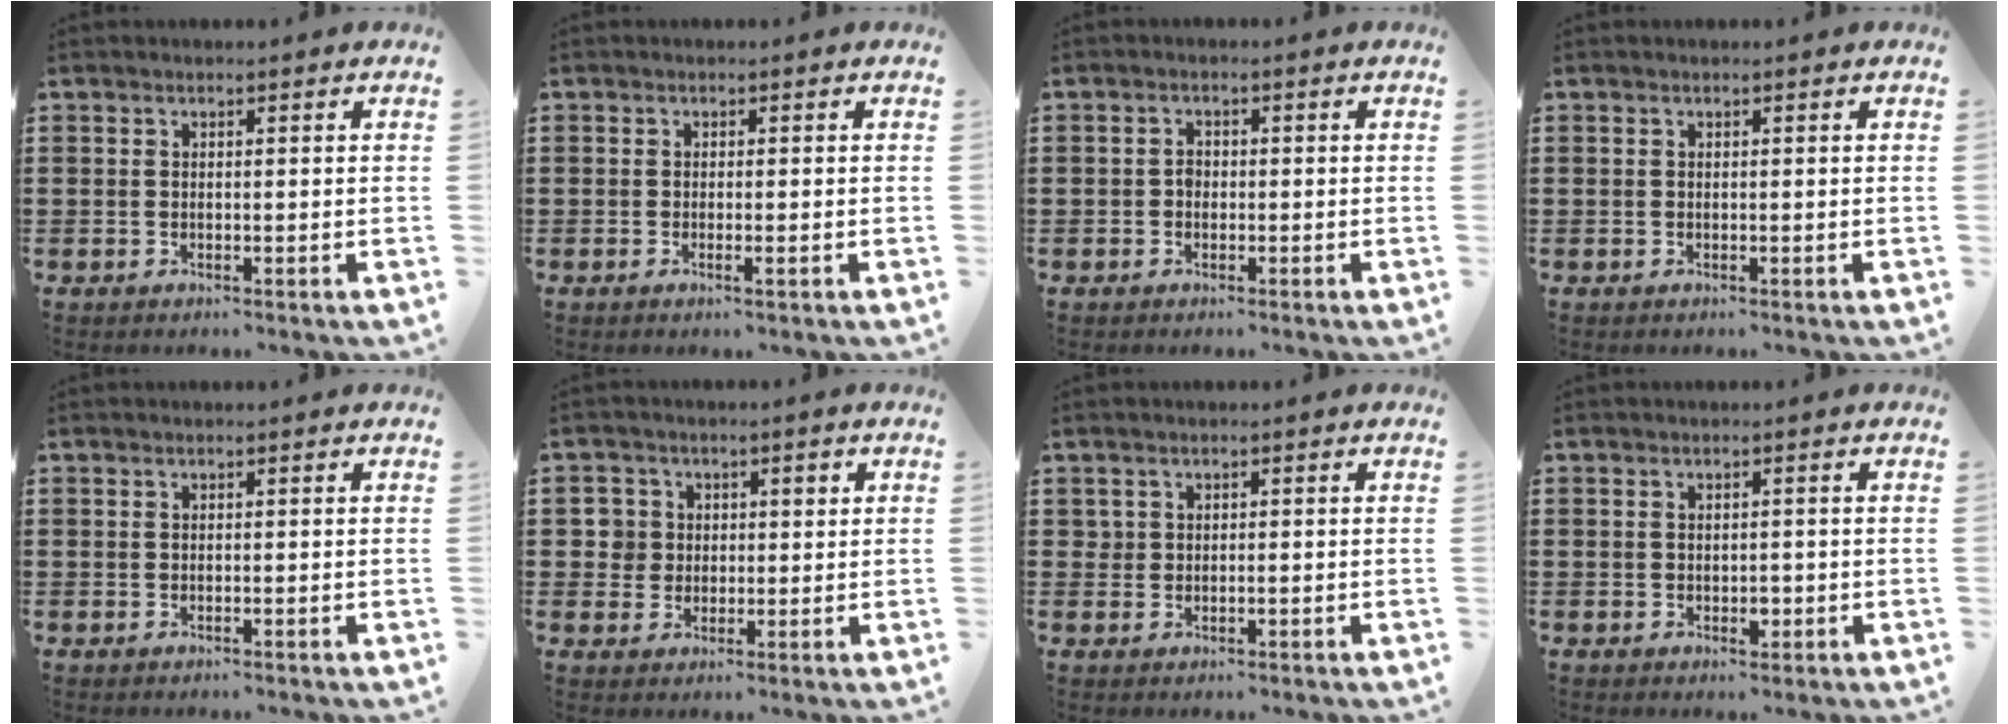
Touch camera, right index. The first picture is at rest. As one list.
[{"total": 1.1, "force": [-0.4, -0.2, 1.0], "torque": [-0.018, -0.007, -0.005]}, {"total": 1.3, "force": [-0.4, 0.9, 0.8], "torque": [-0.018, 0.001, -0.008]}, {"total": 0.0}, {"total": 0.0}, {"total": 4.1, "force": [0.7, 3.9, 1.0], "torque": [-0.040, 0.014, 0.010]}, {"total": 0.9, "force": [0.2, 0.8, 0.5], "torque": [-0.011, 0.005, 0.003]}, {"total": 2.1, "force": [-0.4, 1.1, 1.8], "torque": [-0.033, 0.000, -0.007]}]